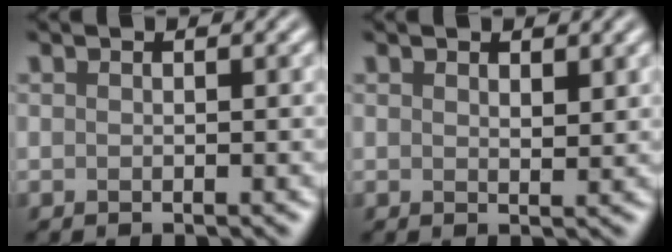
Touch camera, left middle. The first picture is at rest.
{"total": 0.9, "force": [0.8, 0.4, 0.4], "torque": [-0.008, -0.003, 0.015]}